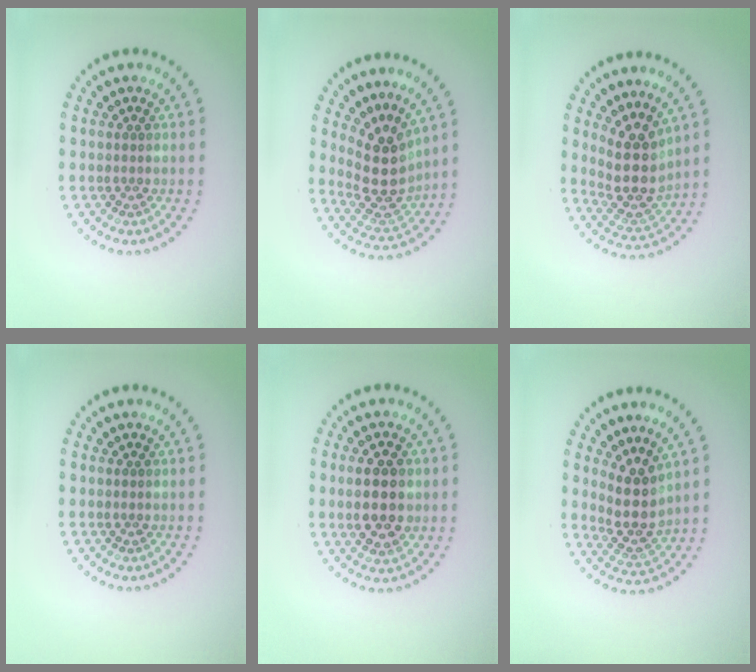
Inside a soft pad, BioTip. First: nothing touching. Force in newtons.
{"total": 4.4, "press": 3.6, "slide": 2.4}
{"total": 4.5, "press": 3.7, "slide": 2.6}
{"total": 0.0}
{"total": 4.3, "press": 4.3, "slide": 0.3}
{"total": 3.7, "press": 3.0, "slide": 2.3}